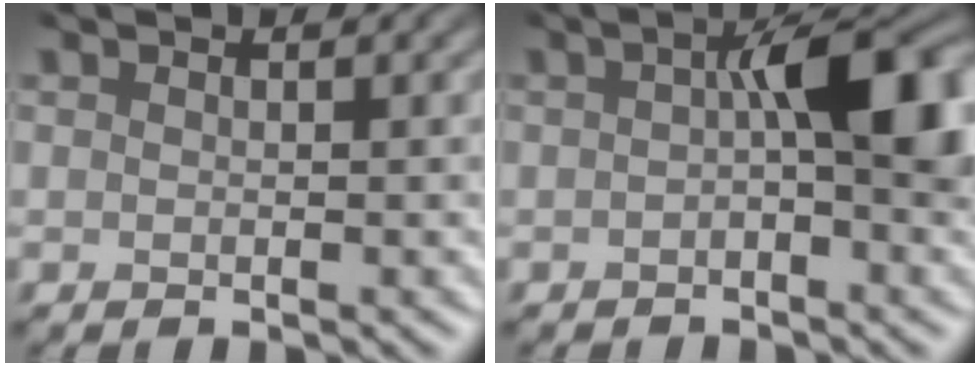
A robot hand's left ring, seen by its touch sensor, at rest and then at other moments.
{"total": 9.0, "force": [0.8, 4.5, 7.8], "torque": [-0.120, 0.003, 0.004]}